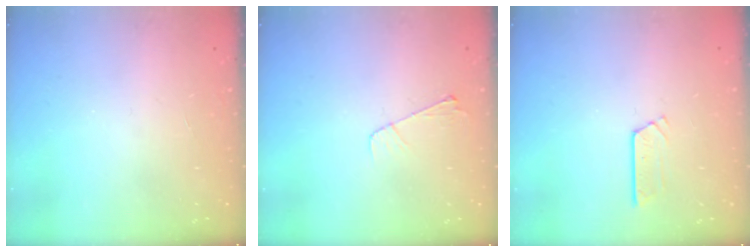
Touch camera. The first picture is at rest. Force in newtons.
{"total": 4.7, "press": 4.7, "slide": 0.6}
{"total": 2.7, "press": 2.7, "slide": 0.2}